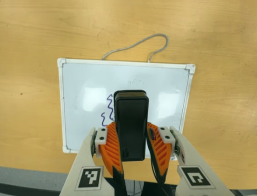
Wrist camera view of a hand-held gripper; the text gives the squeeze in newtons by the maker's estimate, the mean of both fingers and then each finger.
{"total": 8.5, "left": 7.0, "right": 10.0}